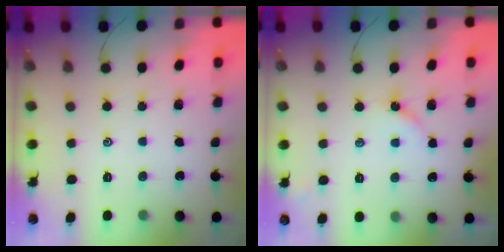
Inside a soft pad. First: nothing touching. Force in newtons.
{"total": 3.8, "press": 3.8, "slide": 0.4}